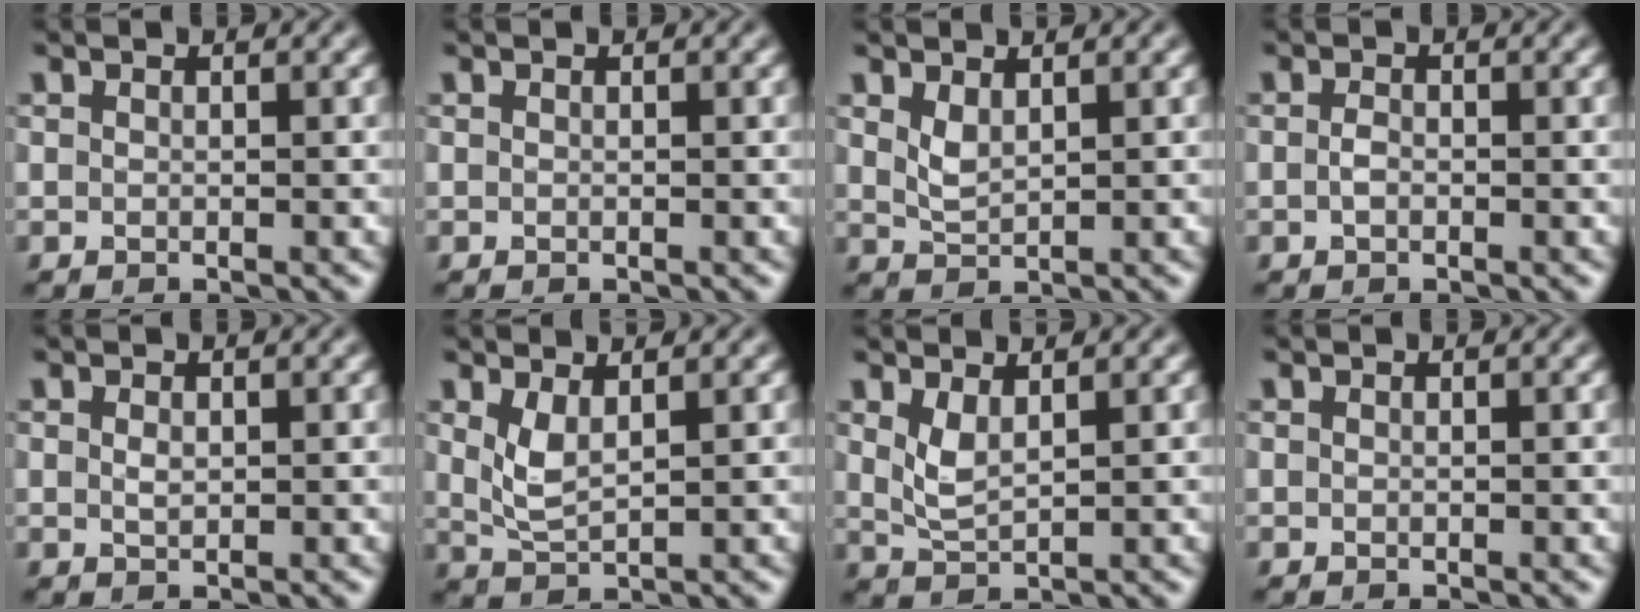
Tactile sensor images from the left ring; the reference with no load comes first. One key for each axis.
{"total": 0.0}
{"total": 1.6, "fx": 0.9, "fy": 0.6, "fz": 1.1, "tx": -0.028, "ty": -0.003, "tz": 0.024}
{"total": 1.0, "fx": -0.3, "fy": 0.6, "fz": 0.8, "tx": -0.019, "ty": 0.001, "tz": -0.007}
{"total": 0.8, "fx": 0.2, "fy": 0.5, "fz": 0.7, "tx": -0.015, "ty": -0.001, "tz": 0.004}
{"total": 2.4, "fx": 1.1, "fy": 0.8, "fz": 2.0, "tx": -0.050, "ty": -0.006, "tz": 0.027}
{"total": 2.1, "fx": 1.1, "fy": 0.7, "fz": 1.7, "tx": -0.043, "ty": -0.006, "tz": 0.027}
{"total": 0.0}